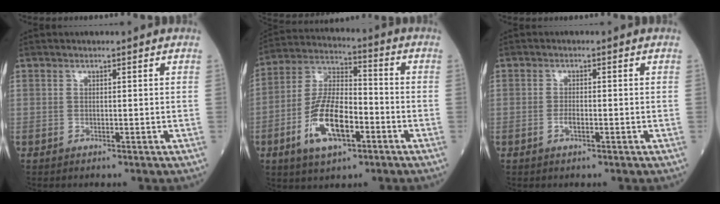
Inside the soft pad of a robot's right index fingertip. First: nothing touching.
{"total": 13.0, "force": [-5.0, 5.0, 10.9], "torque": [-0.226, 0.005, -0.090]}
{"total": 1.6, "force": [-0.6, 0.5, 1.4], "torque": [-0.027, 0.001, -0.012]}